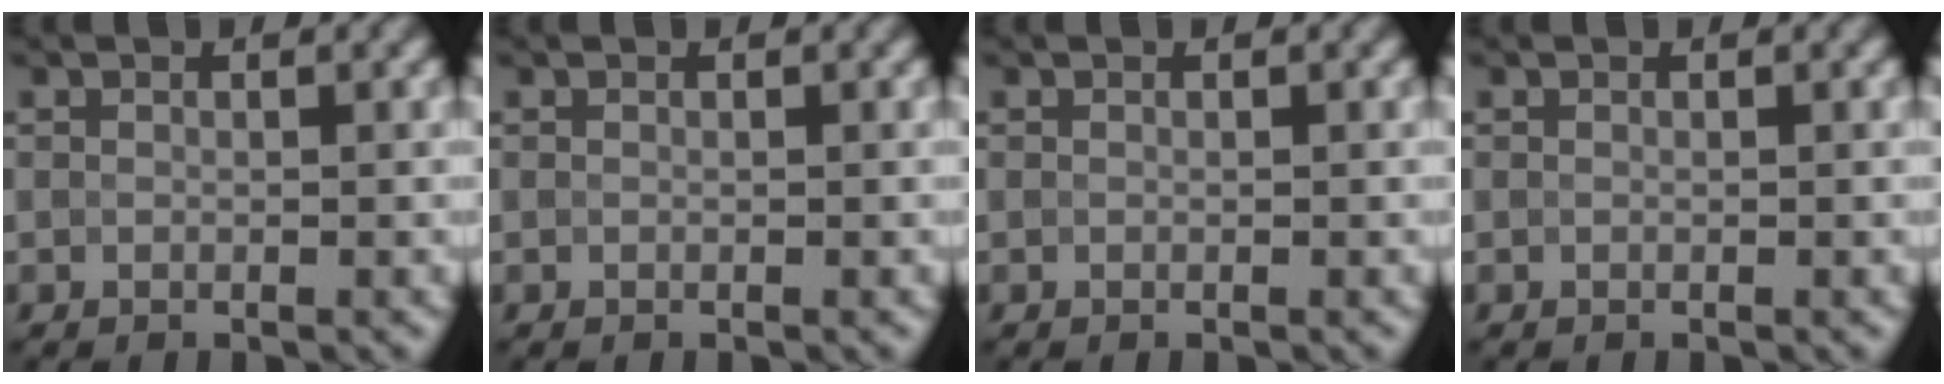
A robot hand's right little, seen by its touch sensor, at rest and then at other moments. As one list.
[{"total": 0.0}, {"total": 0.0}, {"total": 0.0}]